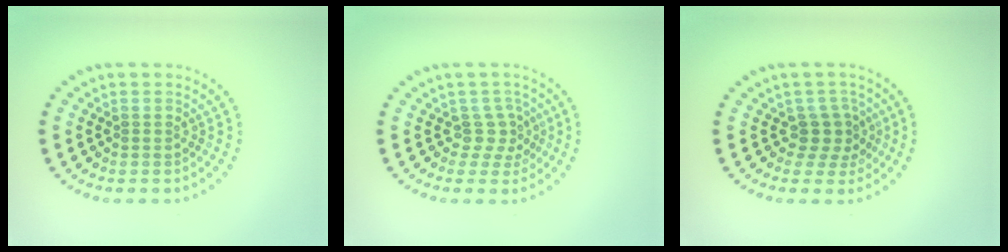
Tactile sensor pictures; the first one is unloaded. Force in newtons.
{"total": 2.1, "press": 1.5, "slide": 1.5}
{"total": 2.5, "press": 1.9, "slide": 1.5}